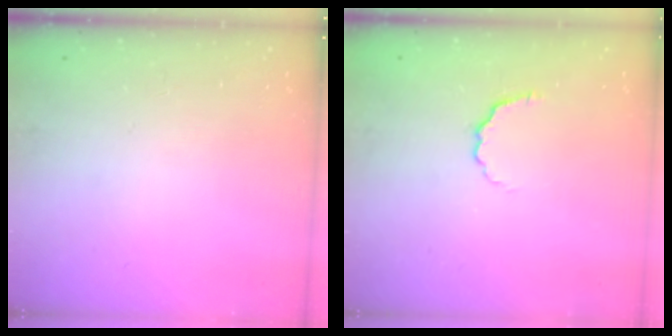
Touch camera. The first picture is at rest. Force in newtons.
{"total": 3.3, "press": 3.2, "slide": 1.0}